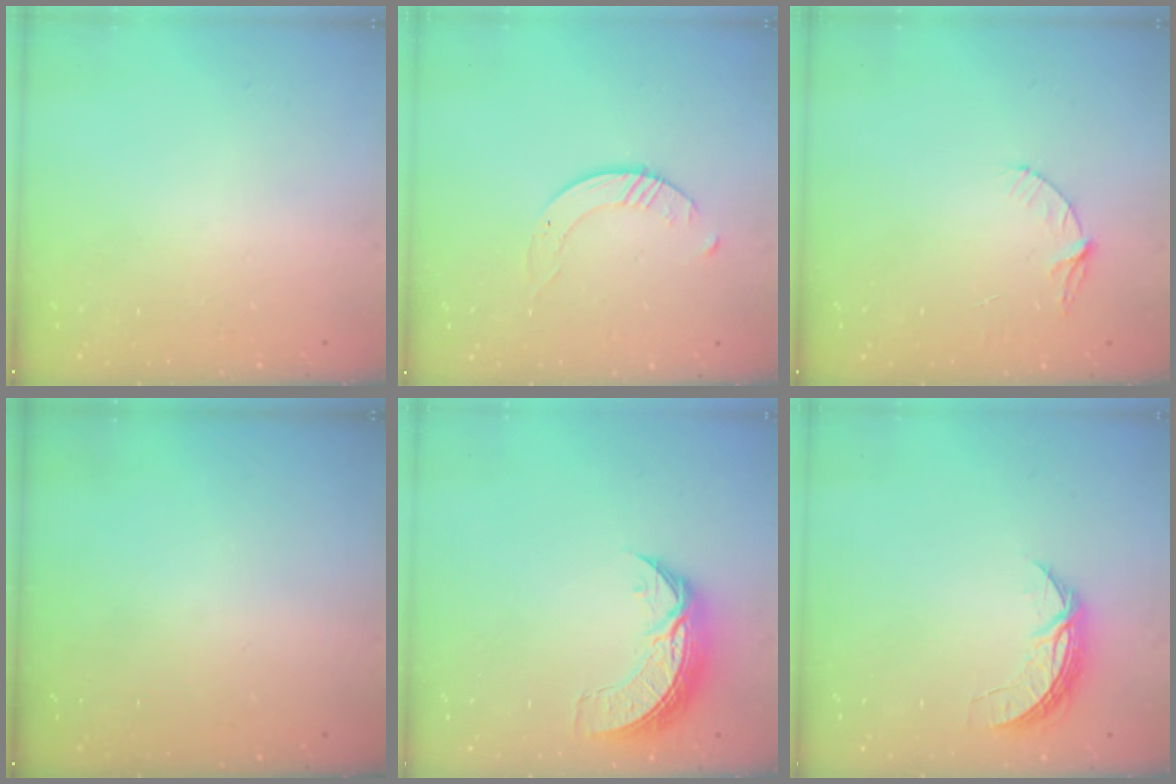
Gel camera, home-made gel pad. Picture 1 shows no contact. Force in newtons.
{"total": 2.6, "press": 2.6, "slide": 0.3}
{"total": 4.7, "press": 4.7, "slide": 0.4}
{"total": 0.0}
{"total": 8.6, "press": 8.6, "slide": 0.6}
{"total": 6.5, "press": 6.5, "slide": 0.5}